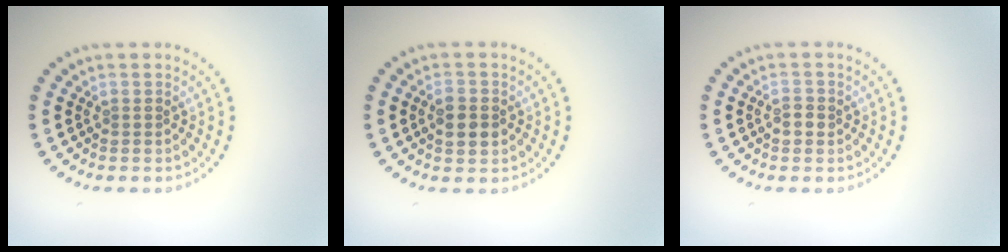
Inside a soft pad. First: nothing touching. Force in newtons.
{"total": 2.9, "press": 2.9, "slide": 0.1}
{"total": 1.3, "press": 1.3, "slide": 0.0}